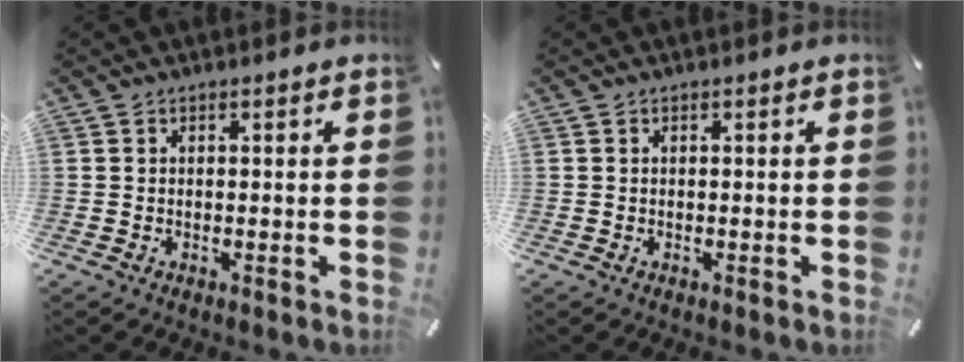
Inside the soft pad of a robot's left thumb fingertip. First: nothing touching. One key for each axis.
{"total": 0.0}